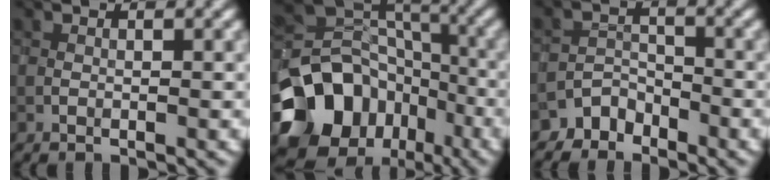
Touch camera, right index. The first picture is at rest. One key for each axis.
{"total": 12.3, "fx": -6.1, "fy": 9.4, "fz": 5.1, "tx": -0.107, "ty": -0.001, "tz": -0.109}
{"total": 2.6, "fx": -2.2, "fy": 1.3, "fz": -0.3, "tx": 0.021, "ty": 0.007, "tz": -0.044}